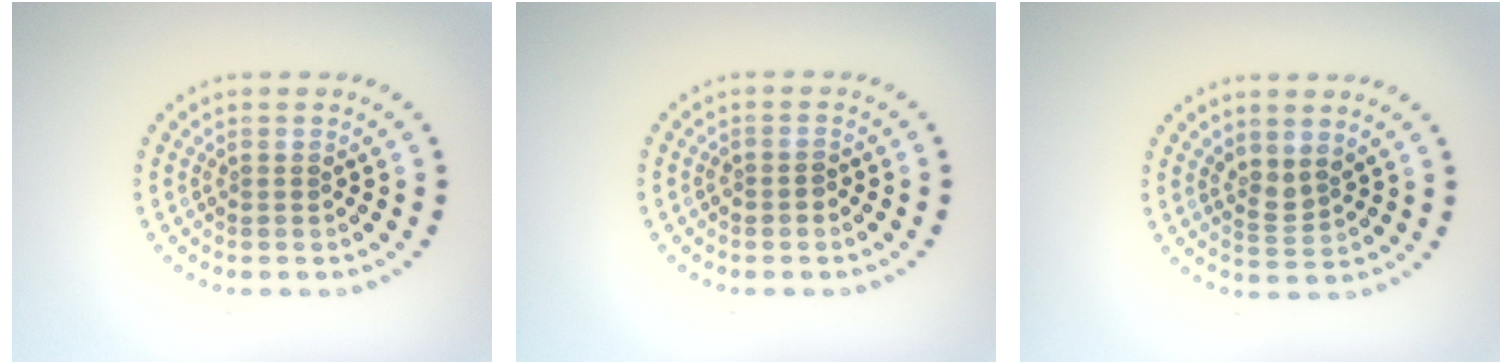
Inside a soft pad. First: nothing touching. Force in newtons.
{"total": 0.8, "press": 0.7, "slide": 0.4}
{"total": 1.9, "press": 1.5, "slide": 1.2}